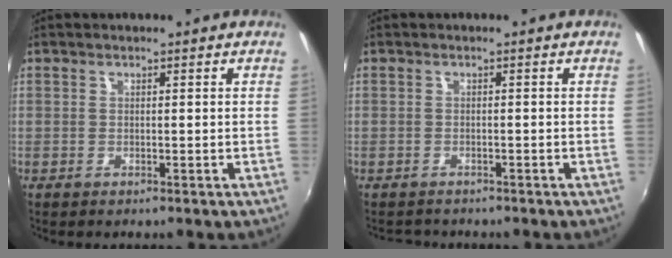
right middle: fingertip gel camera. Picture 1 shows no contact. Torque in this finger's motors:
{"motor_torque": [-0.74, -0.43, -0.07, -0.04]}